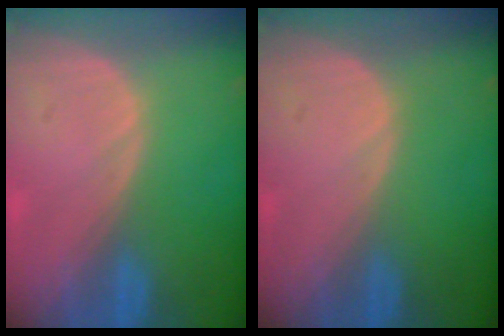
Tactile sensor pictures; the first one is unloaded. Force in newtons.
{"total": 0.0}